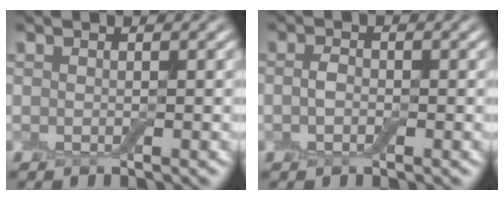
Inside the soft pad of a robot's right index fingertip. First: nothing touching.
{"total": 1.3, "force": [-0.2, 0.9, 1.0], "torque": [-0.021, 0.002, -0.007]}